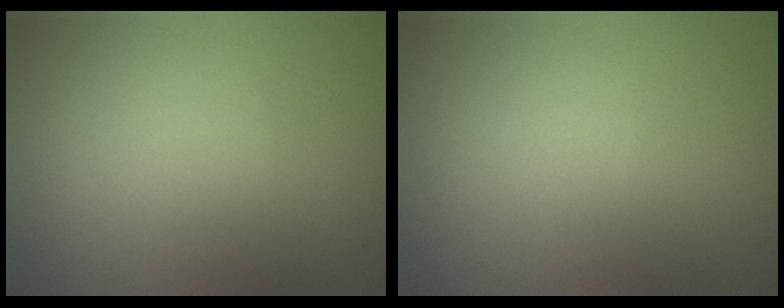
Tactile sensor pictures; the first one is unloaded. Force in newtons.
{"total": 0.0}